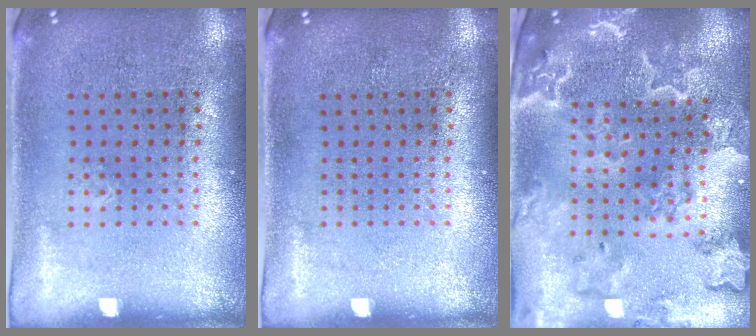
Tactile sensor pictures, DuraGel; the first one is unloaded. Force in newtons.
{"total": 0.0}
{"total": 3.5, "press": 3.0, "slide": 1.7}